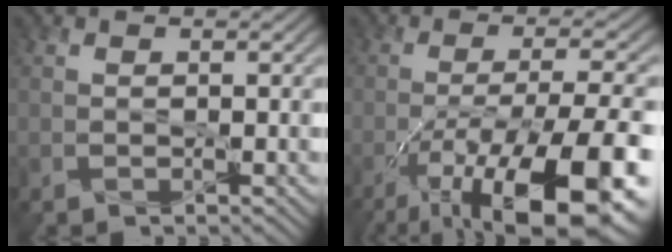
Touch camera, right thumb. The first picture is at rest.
{"total": 16.3, "force": [-8.9, 4.7, 12.8], "torque": [-0.209, -0.010, -0.135]}